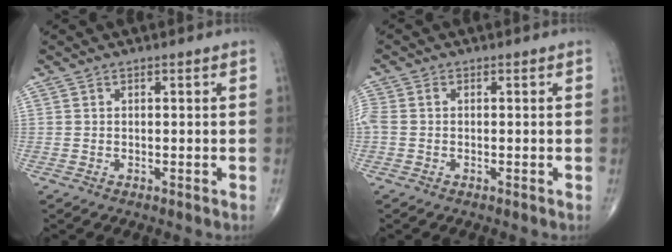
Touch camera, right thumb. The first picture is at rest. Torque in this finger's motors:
{"motor_torque": [-0.29, -0.29, 0.39, 0.12, 0.05]}